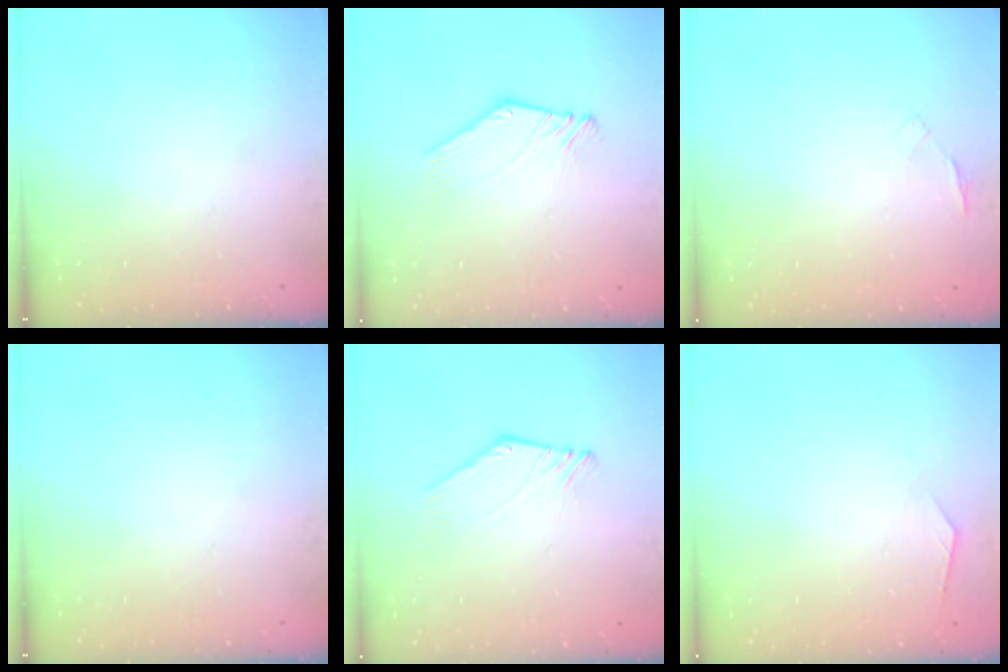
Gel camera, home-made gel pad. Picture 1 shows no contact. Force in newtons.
{"total": 2.0, "press": 2.0, "slide": 0.0}
{"total": 1.1, "press": 1.0, "slide": 0.5}
{"total": 0.0}
{"total": 2.1, "press": 2.1, "slide": 0.1}
{"total": 1.1, "press": 1.1, "slide": 0.3}